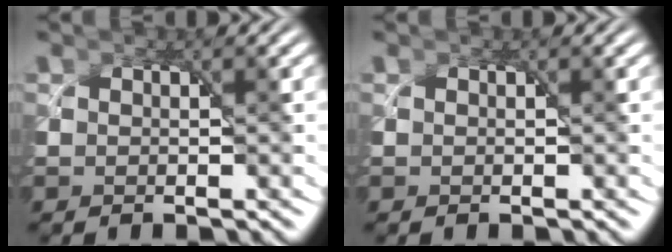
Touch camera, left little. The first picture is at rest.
{"total": 0.0}